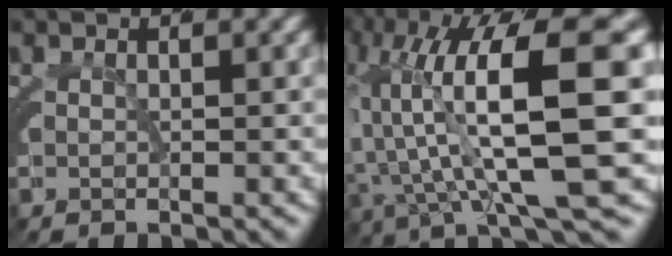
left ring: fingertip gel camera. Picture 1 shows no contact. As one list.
[{"total": 14.9, "force": [1.9, 7.5, 12.8], "torque": [-0.199, 0.018, 0.026]}]